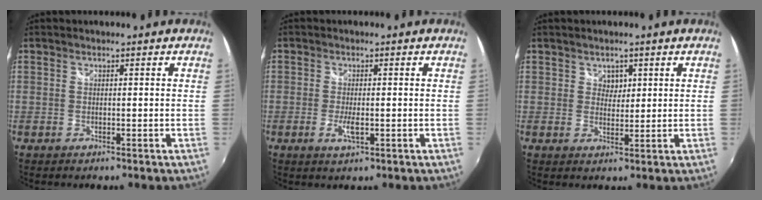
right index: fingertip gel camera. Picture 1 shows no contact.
{"total": 3.1, "force": [-0.9, 0.8, 2.8], "torque": [-0.059, -0.006, -0.016]}
{"total": 2.3, "force": [1.1, 2.0, 0.6], "torque": [-0.003, 0.005, 0.020]}